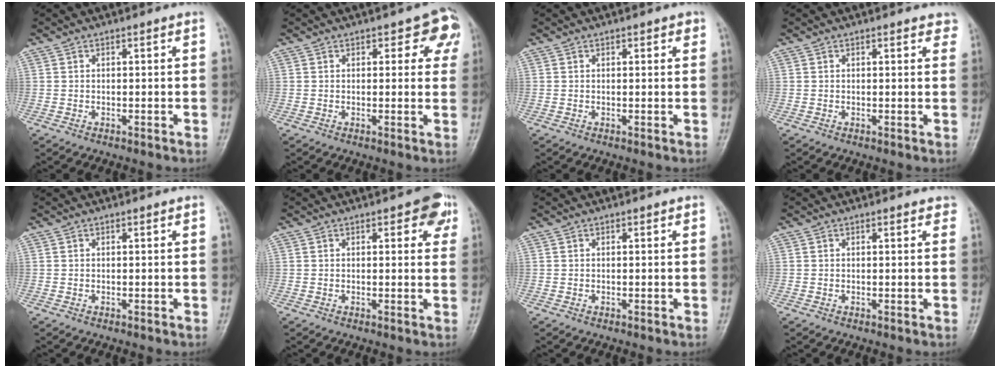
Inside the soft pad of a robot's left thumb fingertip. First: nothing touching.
{"total": 5.3, "force": [2.7, 3.1, 3.4], "torque": [0.005, -0.004, 0.023]}
{"total": 1.5, "force": [0.8, 0.7, 1.0], "torque": [-0.003, -0.001, 0.007]}
{"total": 2.5, "force": [1.9, 1.1, 1.2], "torque": [0.010, -0.002, 0.012]}
{"total": 0.0}
{"total": 5.0, "force": [2.4, 2.4, 3.7], "torque": [-0.014, -0.005, 0.019]}
{"total": 0.0}
{"total": 1.4, "force": [1.0, 0.7, 0.8], "torque": [0.001, 0.000, 0.007]}